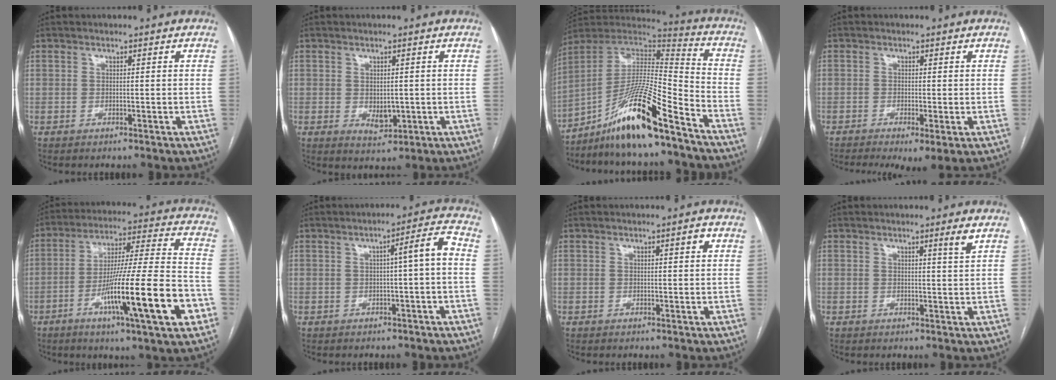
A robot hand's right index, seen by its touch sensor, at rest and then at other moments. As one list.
[{"total": 3.1, "force": [-0.2, 1.8, 2.5], "torque": [-0.039, -0.008, 0.007]}, {"total": 16.5, "force": [-11.2, 0.6, 12.1], "torque": [-0.223, 0.008, -0.198]}, {"total": 5.1, "force": [-2.6, 1.1, 4.2], "torque": [-0.060, -0.016, -0.040]}, {"total": 20.9, "force": [-7.8, 0.7, 19.3], "torque": [-0.296, -0.014, -0.126]}, {"total": 4.4, "force": [-0.2, -0.1, 4.4], "torque": [-0.060, 0.012, -0.002]}, {"total": 1.2, "force": [0.5, 0.1, 1.1], "torque": [-0.017, 0.002, 0.006]}, {"total": 1.9, "force": [1.1, -0.6, 1.4], "torque": [-0.027, -0.010, 0.021]}]